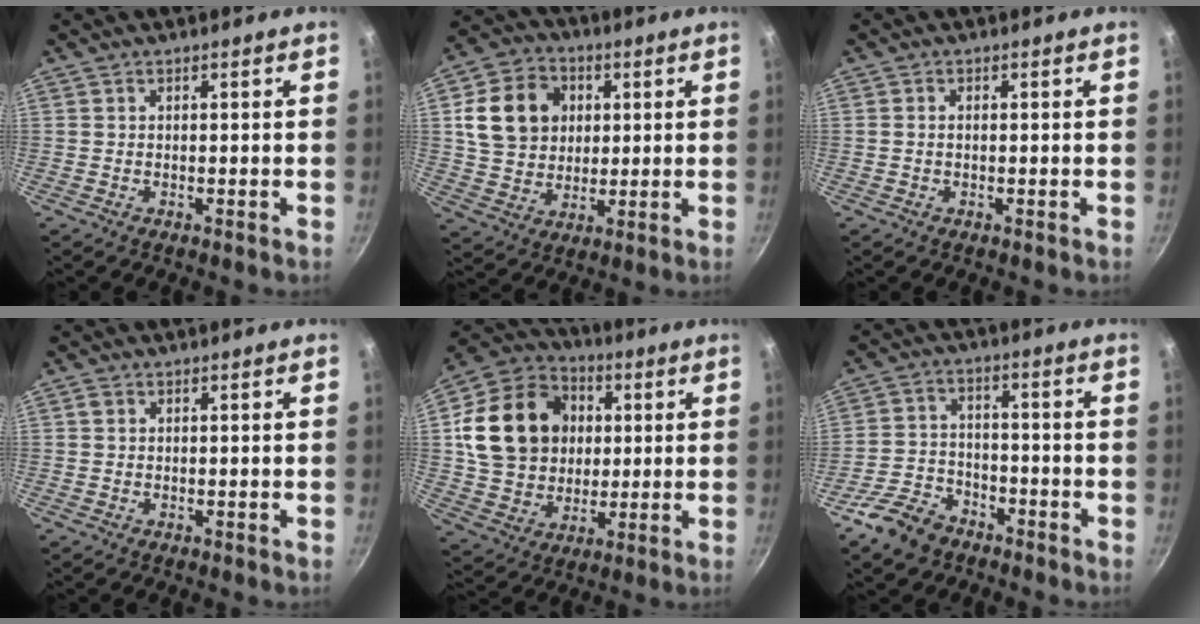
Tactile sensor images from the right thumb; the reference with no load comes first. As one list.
[{"total": 14.3, "force": [3.2, 11.9, 7.3], "torque": [-0.109, 0.006, 0.055]}, {"total": 0.9, "force": [-0.1, 0.6, 0.6], "torque": [-0.012, 0.003, -0.003]}, {"total": 1.0, "force": [0.2, 0.9, 0.4], "torque": [-0.006, 0.002, 0.002]}, {"total": 20.8, "force": [3.4, 17.2, 11.3], "torque": [-0.175, 0.015, 0.064]}, {"total": 8.9, "force": [-6.0, 5.6, 3.5], "torque": [-0.055, 0.048, -0.113]}]